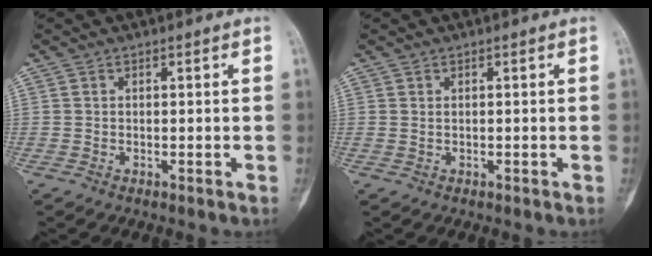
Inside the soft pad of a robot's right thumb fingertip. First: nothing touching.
{"total": 0.0}